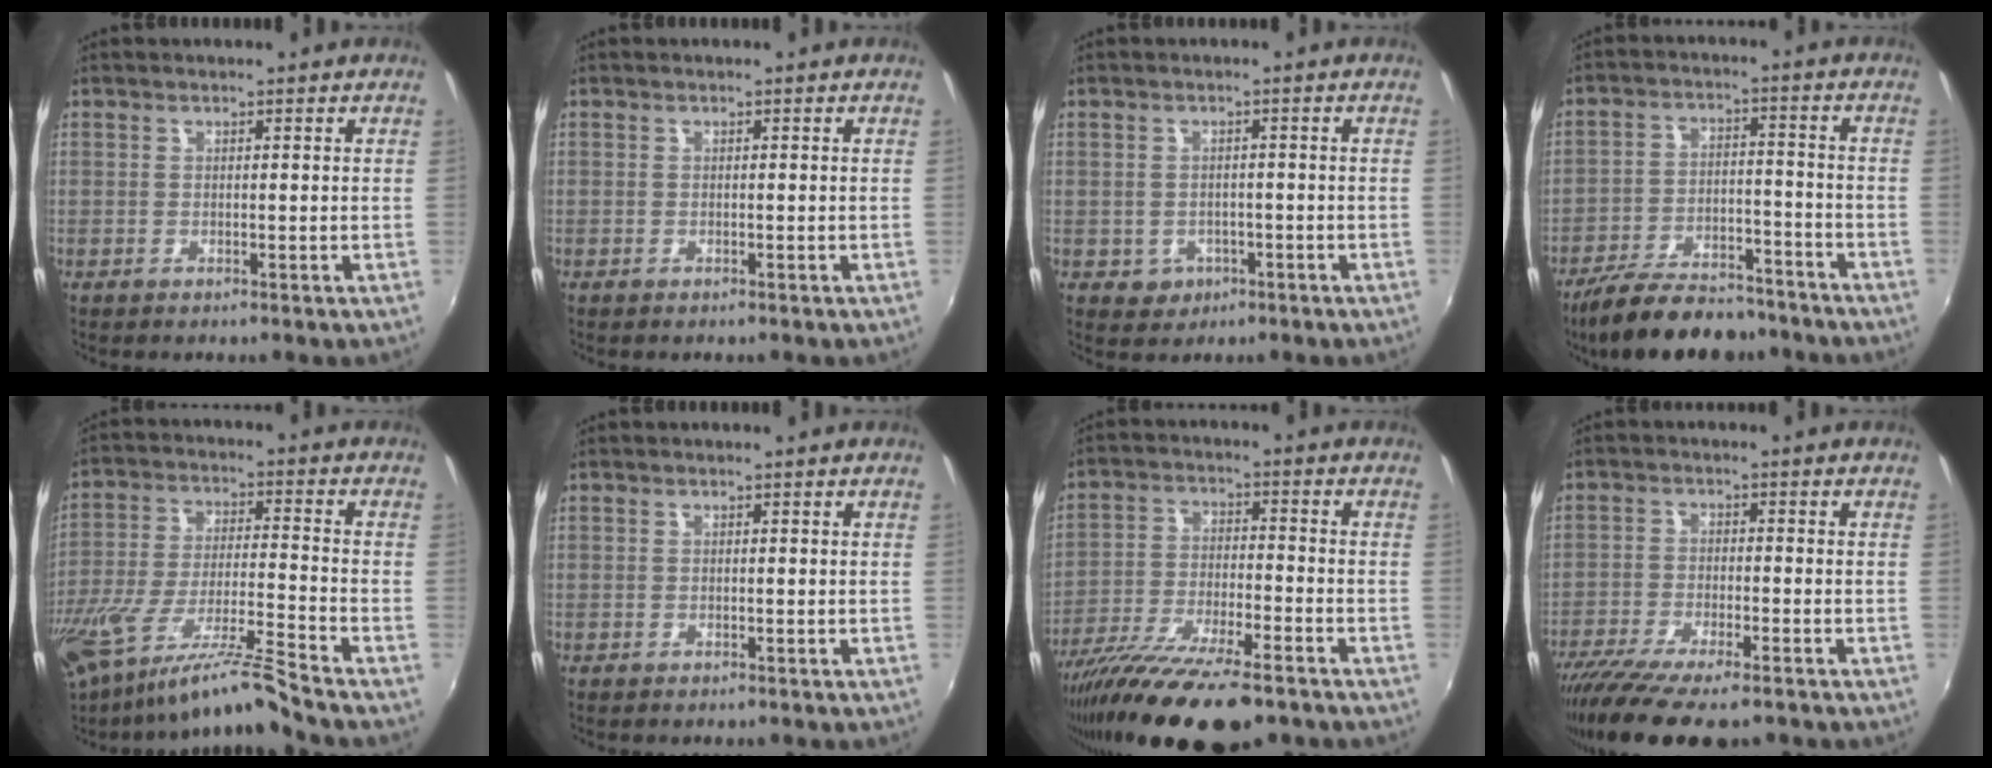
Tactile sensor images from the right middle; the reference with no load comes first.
{"total": 0.0}
{"total": 3.5, "force": [-1.0, 3.3, 0.9], "torque": [-0.027, 0.004, -0.005]}
{"total": 16.7, "force": [-13.8, 5.6, 7.5], "torque": [-0.154, -0.009, -0.206]}
{"total": 16.0, "force": [-13.2, -1.4, 8.9], "torque": [-0.165, -0.035, -0.234]}
{"total": 0.7, "force": [-0.6, 0.1, 0.3], "torque": [-0.006, -0.003, -0.007]}
{"total": 18.3, "force": [-14.0, 3.8, 11.1], "torque": [-0.218, -0.053, -0.240]}
{"total": 15.0, "force": [-11.9, 3.2, 8.5], "torque": [-0.177, -0.048, -0.196]}